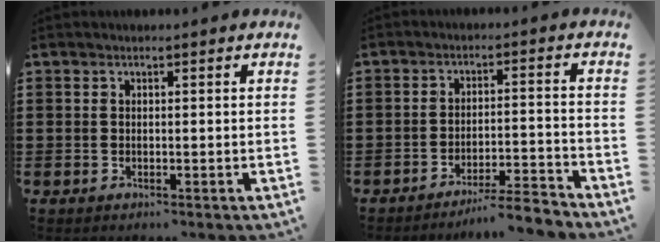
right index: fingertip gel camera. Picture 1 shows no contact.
{"total": 4.9, "force": [-4.6, -0.5, 1.6], "torque": [-0.027, -0.012, -0.091]}